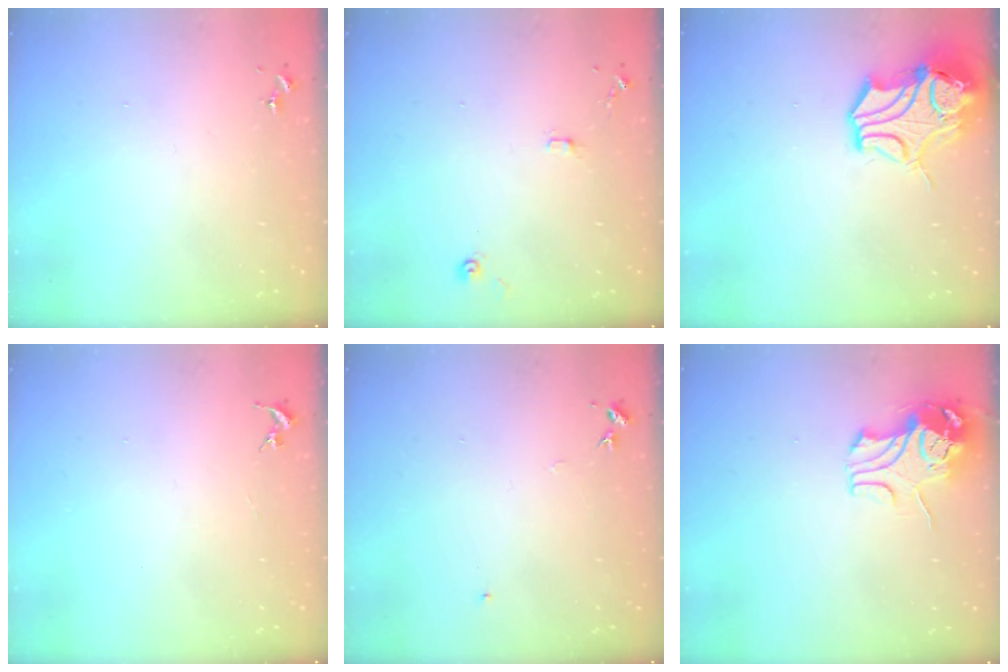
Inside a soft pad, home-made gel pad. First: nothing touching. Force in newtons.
{"total": 8.0, "press": 8.0, "slide": 0.7}
{"total": 13.4, "press": 13.3, "slide": 2.0}
{"total": 0.0}
{"total": 4.7, "press": 4.7, "slide": 0.5}
{"total": 10.0, "press": 10.0, "slide": 1.3}